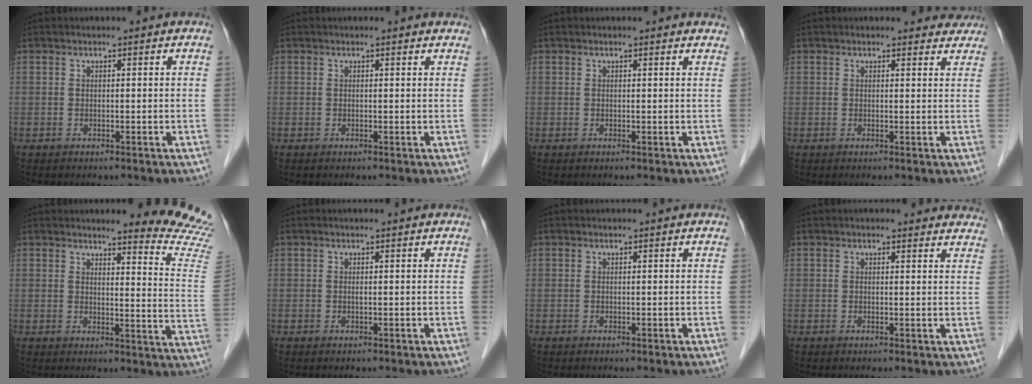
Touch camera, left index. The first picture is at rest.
{"total": 1.3, "force": [1.3, 0.4, 0.3], "torque": [-0.015, 0.002, 0.007]}
{"total": 2.7, "force": [2.5, 0.5, 0.8], "torque": [-0.013, 0.006, 0.014]}
{"total": 4.0, "force": [3.7, 1.3, 0.2], "torque": [0.010, -0.004, 0.024]}
{"total": 13.5, "force": [13.2, -0.8, 2.3], "torque": [-0.009, -0.131, 0.119]}
{"total": 0.0}
{"total": 0.0}
{"total": 7.3, "force": [6.7, 2.1, 1.8], "torque": [0.003, 0.009, 0.052]}